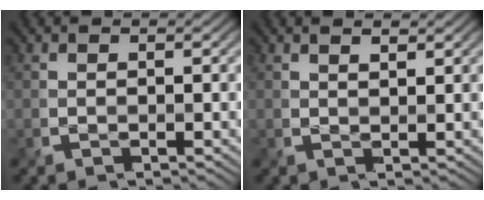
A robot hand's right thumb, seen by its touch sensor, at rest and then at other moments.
{"total": 1.3, "force": [0.9, 0.2, 0.8], "torque": [-0.011, 0.001, 0.021]}